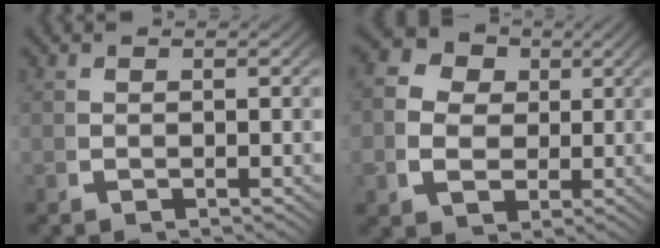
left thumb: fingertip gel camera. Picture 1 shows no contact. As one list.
[{"total": 8.0, "force": [1.4, 6.8, 4.0], "torque": [-0.084, -0.013, 0.021]}]